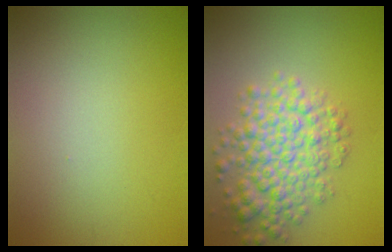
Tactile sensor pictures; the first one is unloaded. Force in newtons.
{"total": 5.6, "press": 5.6, "slide": 0.1}